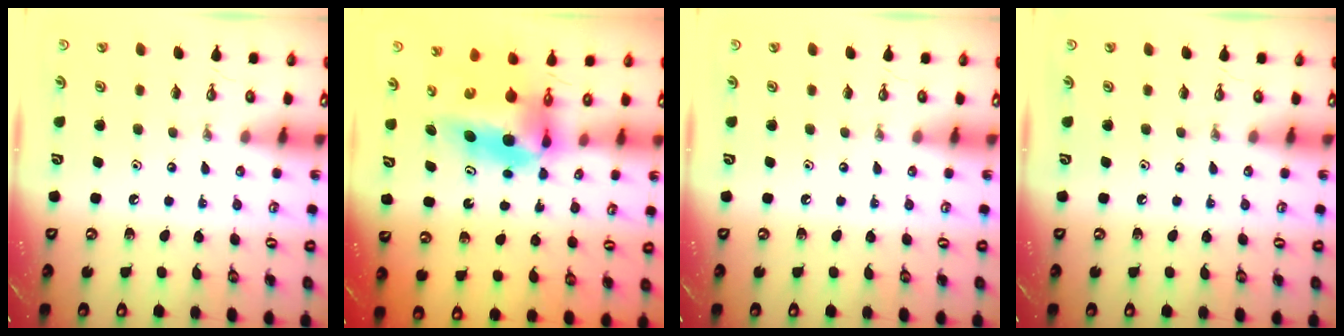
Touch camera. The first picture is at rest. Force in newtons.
{"total": 10.1, "press": 7.5, "slide": 6.9}
{"total": 0.0}
{"total": 0.0}